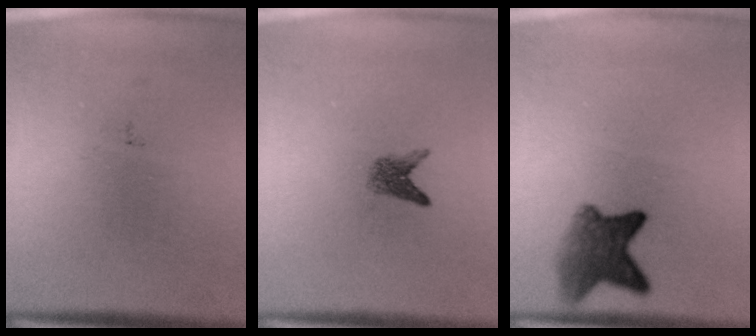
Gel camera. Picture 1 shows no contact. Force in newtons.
{"total": 1.8}
{"total": 5.8}